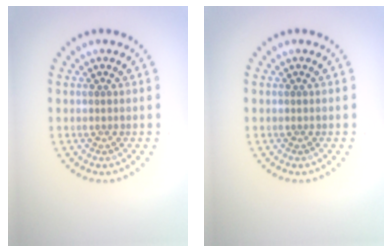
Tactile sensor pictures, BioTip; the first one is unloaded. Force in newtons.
{"total": 0.0}